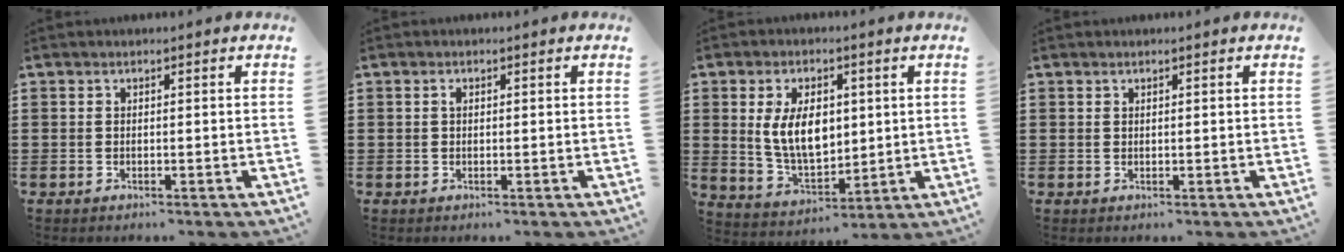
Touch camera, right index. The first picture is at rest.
{"total": 0.8, "force": [0.2, 0.4, 0.6], "torque": [-0.013, 0.002, 0.003]}
{"total": 8.7, "force": [1.3, 5.1, 6.9], "torque": [-0.138, 0.002, 0.018]}
{"total": 0.0}